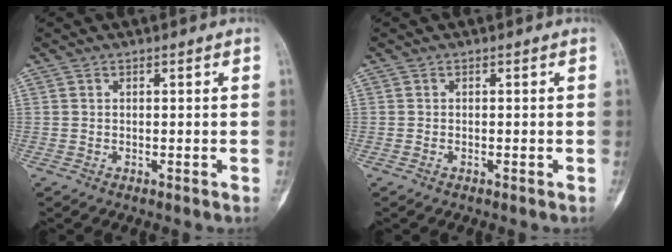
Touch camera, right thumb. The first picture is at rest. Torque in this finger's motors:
{"motor_torque": [-0.25, -0.07, -0.05, 0.14, -0.02]}